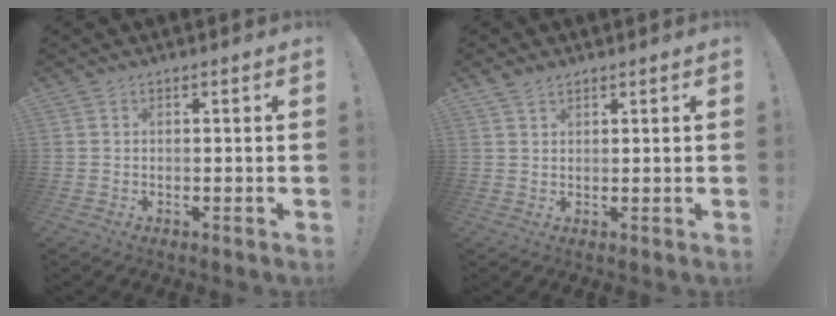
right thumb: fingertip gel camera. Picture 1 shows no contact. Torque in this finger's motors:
{"motor_torque": [0.00, 0.01, 0.34, 0.22, 0.12]}